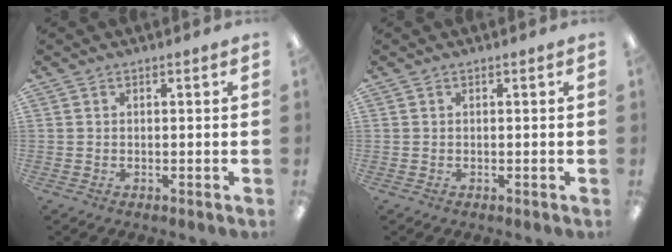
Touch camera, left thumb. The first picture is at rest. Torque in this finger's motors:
{"motor_torque": [-0.30, 0.29, -0.07, 0.07, 0.00]}